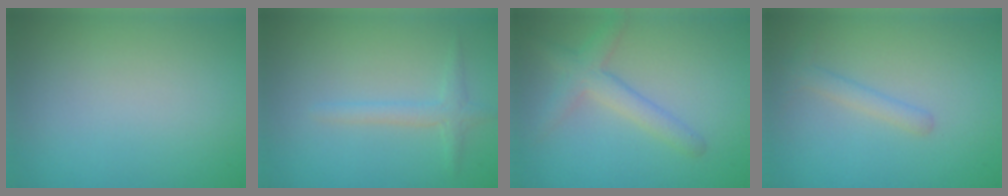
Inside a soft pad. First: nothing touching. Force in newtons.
{"total": 1.8, "press": 1.8, "slide": 0.1}
{"total": 3.2, "press": 3.2, "slide": 0.2}
{"total": 1.6, "press": 1.6, "slide": 0.0}